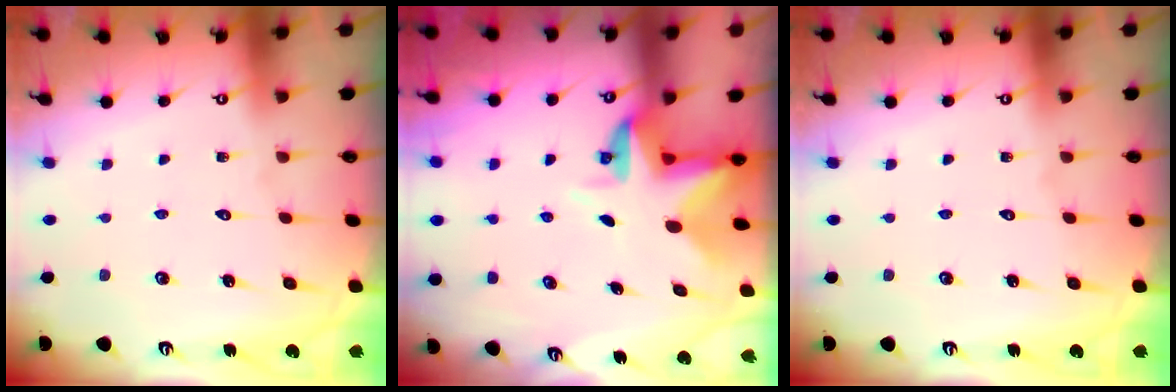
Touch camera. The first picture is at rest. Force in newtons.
{"total": 4.4, "press": 4.3, "slide": 0.4}
{"total": 0.0}